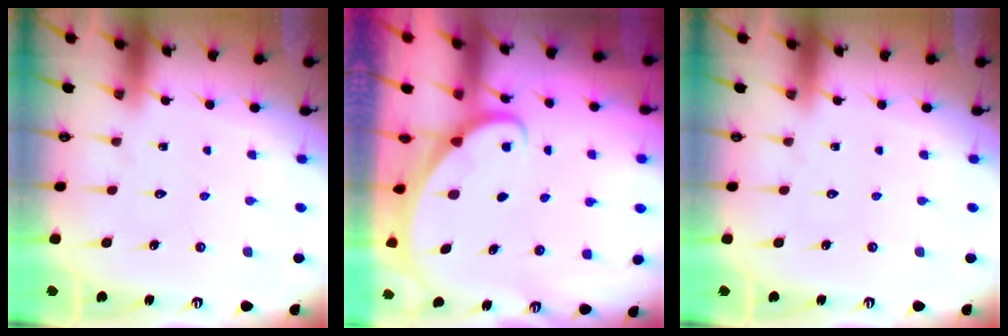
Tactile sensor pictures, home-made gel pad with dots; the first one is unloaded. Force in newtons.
{"total": 1.7, "press": 1.6, "slide": 0.1}
{"total": 0.0}